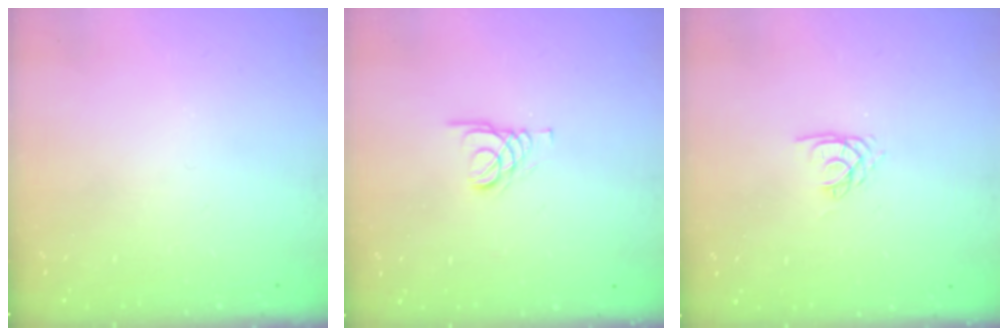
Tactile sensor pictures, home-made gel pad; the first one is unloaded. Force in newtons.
{"total": 1.4, "press": 1.4, "slide": 0.2}
{"total": 2.1, "press": 2.1, "slide": 0.3}